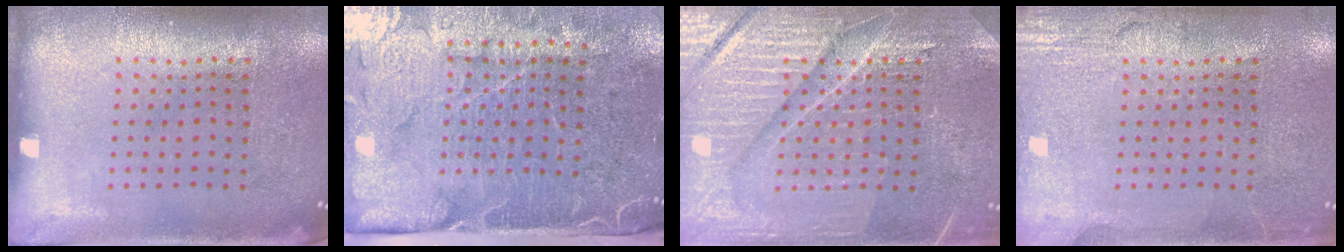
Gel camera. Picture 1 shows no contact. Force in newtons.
{"total": 4.8, "press": 4.0, "slide": 2.7}
{"total": 4.5, "press": 4.5, "slide": 0.6}
{"total": 3.0, "press": 3.0, "slide": 0.4}